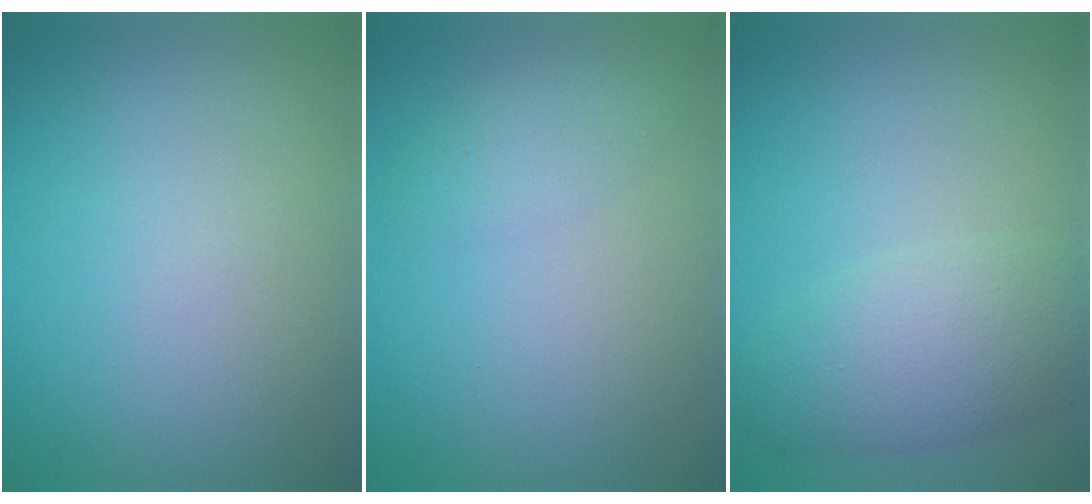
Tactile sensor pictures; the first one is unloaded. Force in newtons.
{"total": 1.5, "press": 1.5, "slide": 0.1}
{"total": 4.7, "press": 4.7, "slide": 0.1}